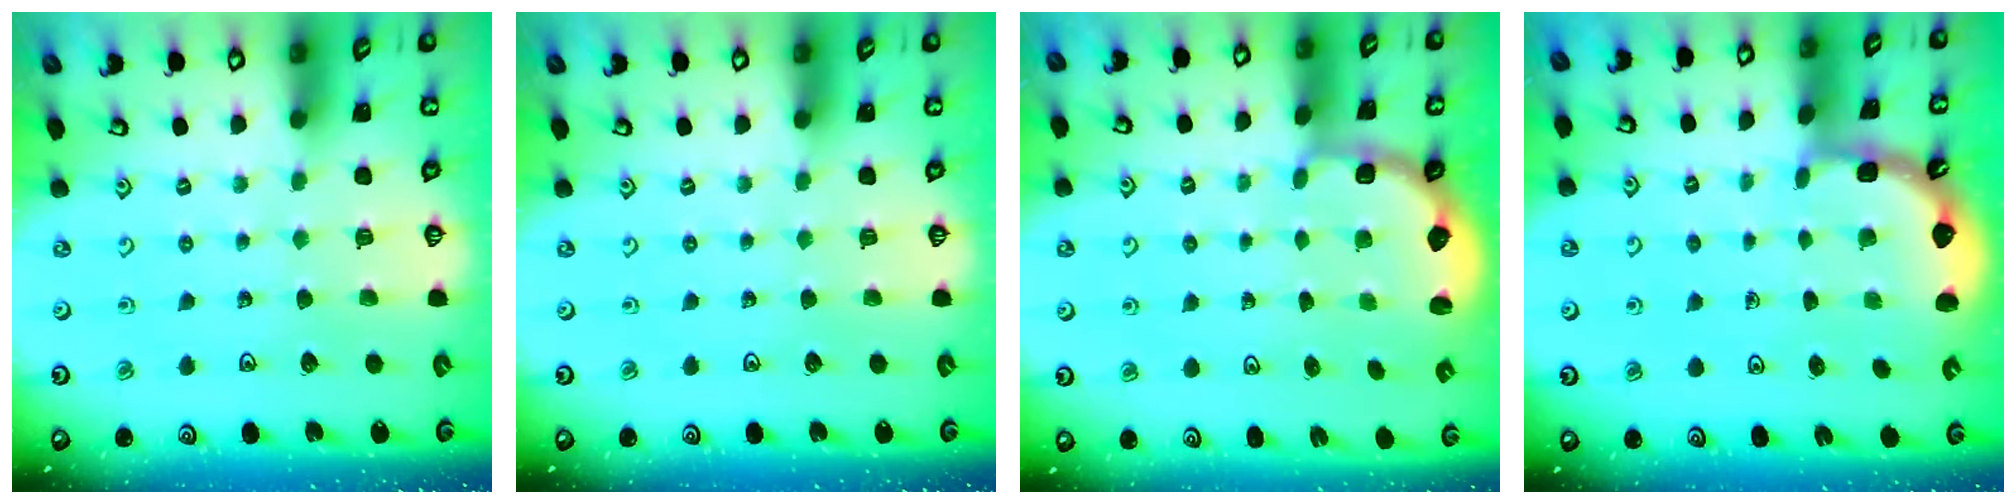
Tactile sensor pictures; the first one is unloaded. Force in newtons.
{"total": 0.0}
{"total": 2.8, "press": 2.1, "slide": 1.9}
{"total": 1.9, "press": 1.9, "slide": 0.2}